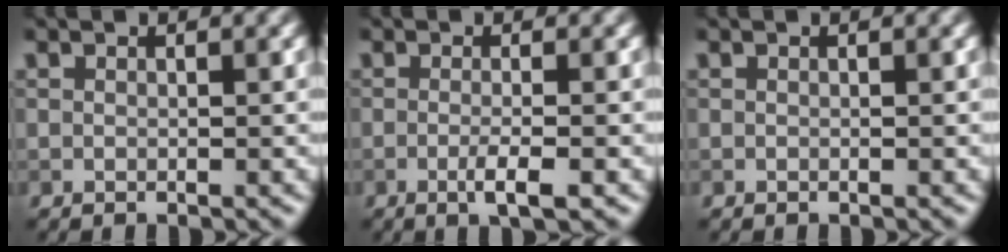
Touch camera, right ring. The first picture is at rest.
{"total": 2.4, "force": [-0.8, 0.4, 2.2], "torque": [-0.035, -0.004, -0.021]}
{"total": 0.0}